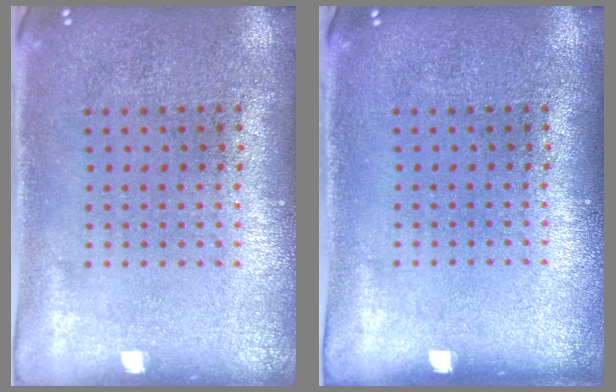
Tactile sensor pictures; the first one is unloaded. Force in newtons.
{"total": 0.0}